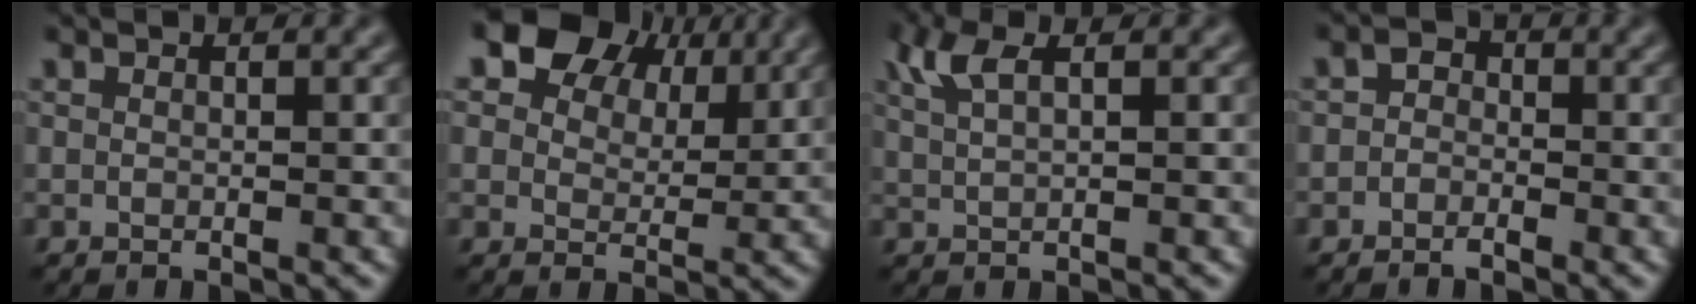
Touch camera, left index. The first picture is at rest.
{"total": 8.8, "force": [5.5, 5.4, 4.3], "torque": [-0.084, 0.010, 0.093]}
{"total": 2.8, "force": [1.6, 0.9, 2.1], "torque": [-0.043, 0.004, 0.031]}
{"total": 1.5, "force": [-0.9, 1.1, 0.5], "torque": [0.011, 0.005, -0.027]}